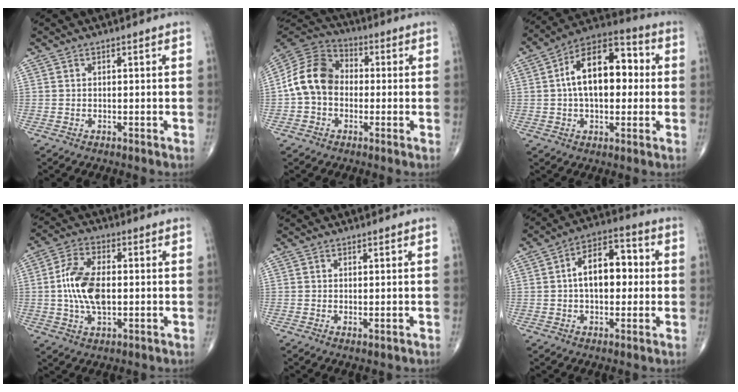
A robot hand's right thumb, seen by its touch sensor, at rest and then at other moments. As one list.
[{"total": 12.0, "force": [-0.8, 9.4, 7.4], "torque": [-0.126, 0.037, -0.029]}, {"total": 16.5, "force": [1.8, 9.3, 13.5], "torque": [-0.195, 0.035, 0.019]}, {"total": 11.3, "force": [-0.2, 6.1, 9.5], "torque": [-0.185, 0.008, -0.005]}, {"total": 0.8, "force": [0.0, 0.4, 0.7], "torque": [-0.016, -0.005, 0.002]}, {"total": 11.9, "force": [0.9, 7.1, 9.6], "torque": [-0.128, 0.029, 0.005]}]